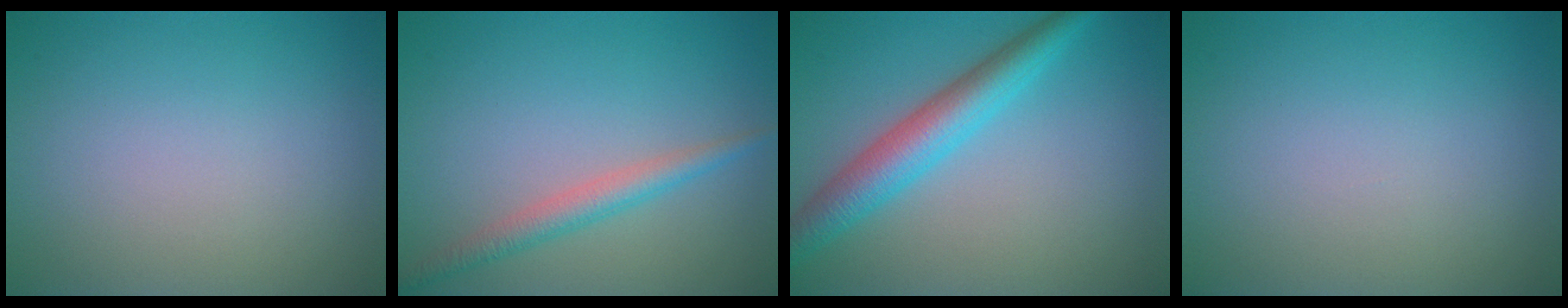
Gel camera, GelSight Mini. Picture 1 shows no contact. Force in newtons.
{"total": 2.5, "press": 2.5, "slide": 0.0}
{"total": 5.1, "press": 5.1, "slide": 0.1}
{"total": 0.0}